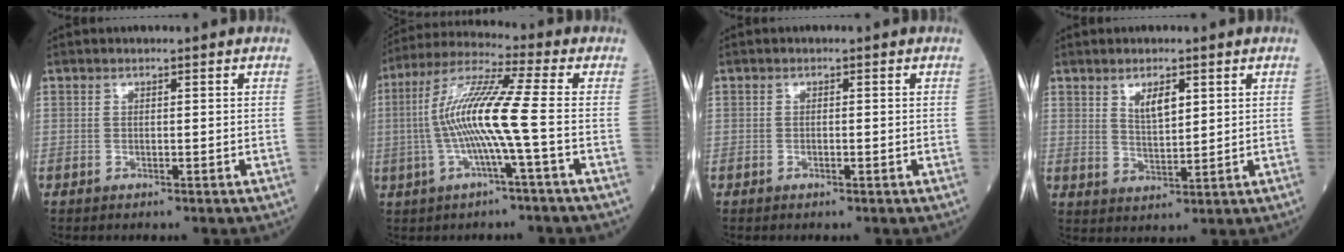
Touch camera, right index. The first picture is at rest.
{"total": 13.0, "force": [-1.3, -0.9, 12.9], "torque": [-0.263, 0.012, -0.035]}
{"total": 0.7, "force": [-0.2, 0.2, 0.6], "torque": [-0.012, -0.002, -0.002]}
{"total": 4.3, "force": [2.1, 1.5, 3.4], "torque": [-0.064, -0.002, 0.042]}